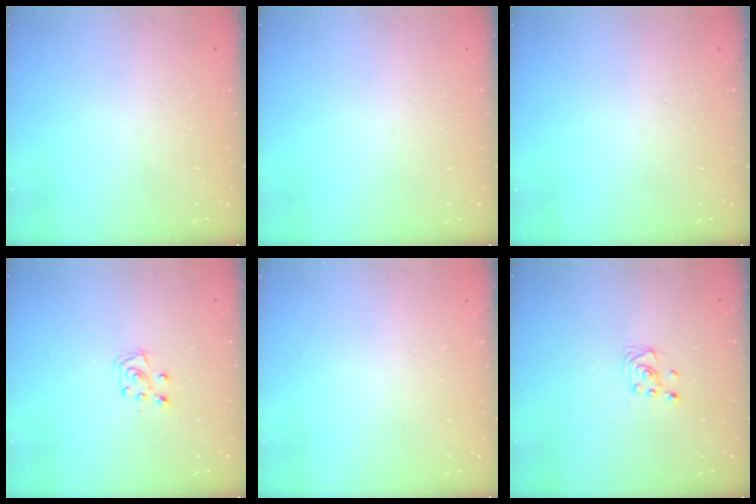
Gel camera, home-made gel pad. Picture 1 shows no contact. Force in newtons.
{"total": 0.0}
{"total": 0.0}
{"total": 7.0, "press": 6.9, "slide": 0.6}
{"total": 0.0}
{"total": 2.6, "press": 2.6, "slide": 0.3}